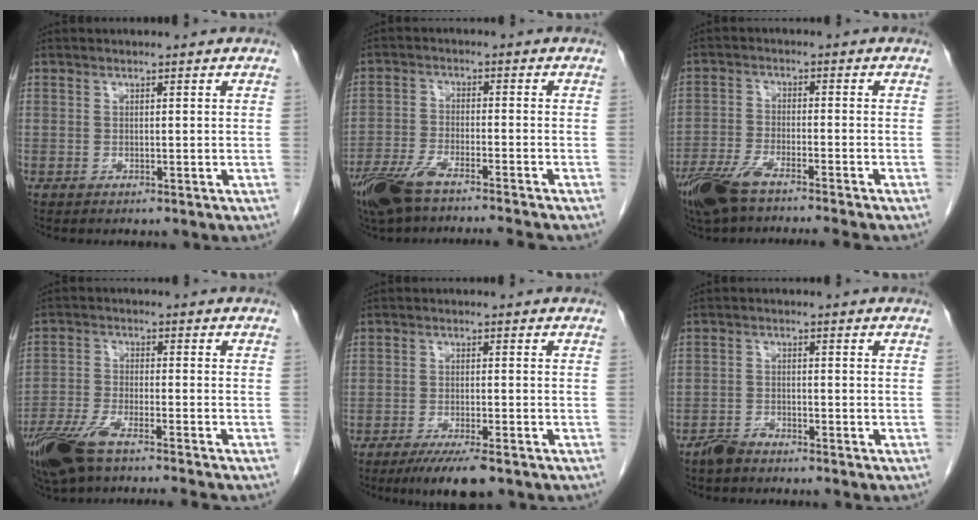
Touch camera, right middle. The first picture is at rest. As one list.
[{"total": 10.7, "force": [-8.9, 0.5, 5.8], "torque": [-0.106, -0.021, -0.152]}, {"total": 9.7, "force": [-7.9, 0.5, 5.6], "torque": [-0.103, -0.022, -0.137]}, {"total": 10.9, "force": [-8.8, 0.7, 6.5], "torque": [-0.120, -0.024, -0.152]}, {"total": 6.5, "force": [-4.6, 0.9, 4.5], "torque": [-0.069, -0.016, -0.070]}, {"total": 2.4, "force": [-2.3, 0.5, 0.7], "torque": [-0.015, -0.003, -0.042]}]